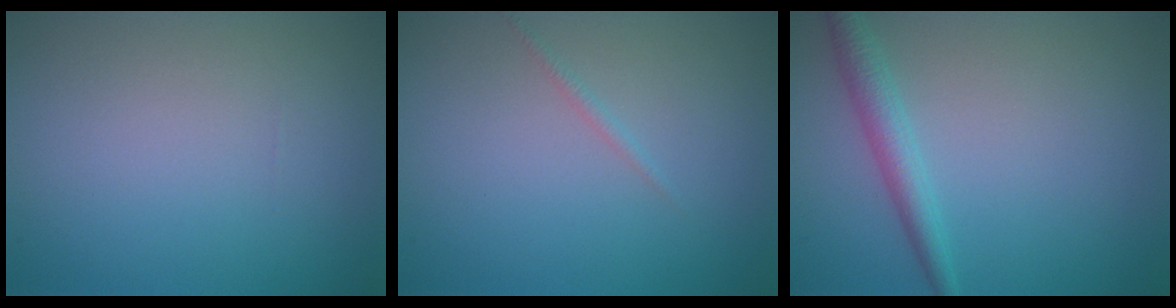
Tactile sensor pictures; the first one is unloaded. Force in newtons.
{"total": 0.6, "press": 0.6, "slide": 0.0}
{"total": 2.4, "press": 2.4, "slide": 0.1}